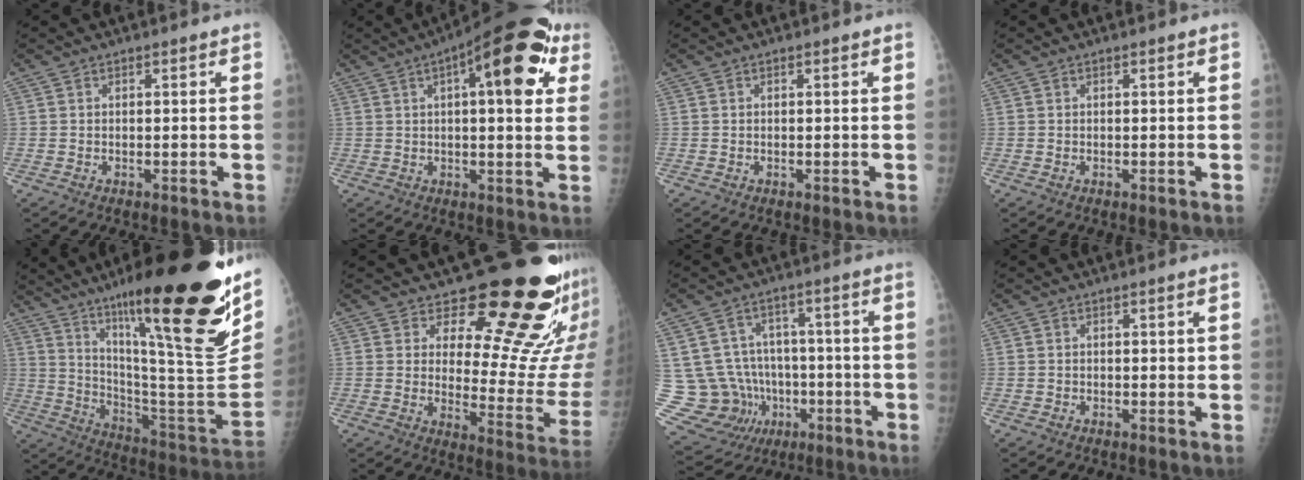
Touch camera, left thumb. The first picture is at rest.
{"total": 18.2, "force": [7.0, 6.4, 15.6], "torque": [-0.195, 0.007, 0.087]}
{"total": 0.0}
{"total": 0.0}
{"total": 35.3, "force": [20.0, 7.1, 28.2], "torque": [-0.355, -0.054, 0.324]}
{"total": 21.7, "force": [15.8, 8.1, 12.4], "torque": [-0.119, -0.127, 0.203]}
{"total": 16.4, "force": [-1.5, 15.5, 5.3], "torque": [-0.098, 0.049, 0.006]}
{"total": 0.6, "force": [0.1, 0.4, 0.4], "torque": [0.002, 0.001, -0.001]}